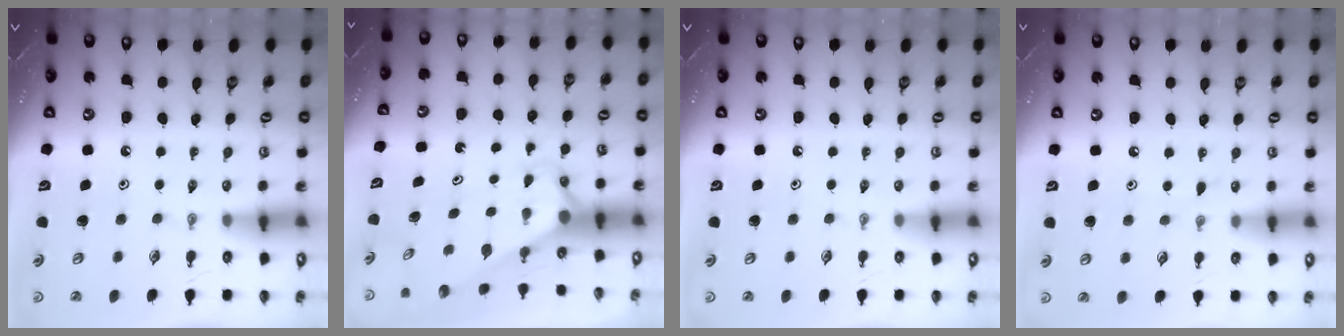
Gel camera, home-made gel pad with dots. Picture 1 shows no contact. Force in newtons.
{"total": 2.7, "press": 2.7, "slide": 0.0}
{"total": 0.0}
{"total": 4.0, "press": 3.9, "slide": 0.4}